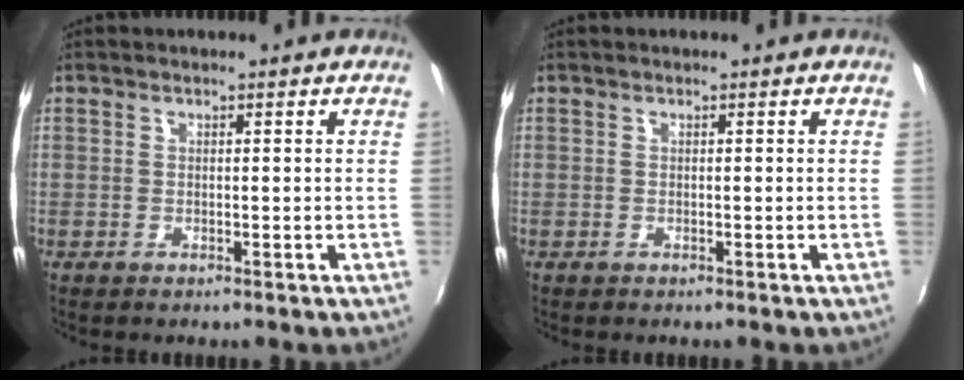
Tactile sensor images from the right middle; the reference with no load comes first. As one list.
[{"total": 0.0}]